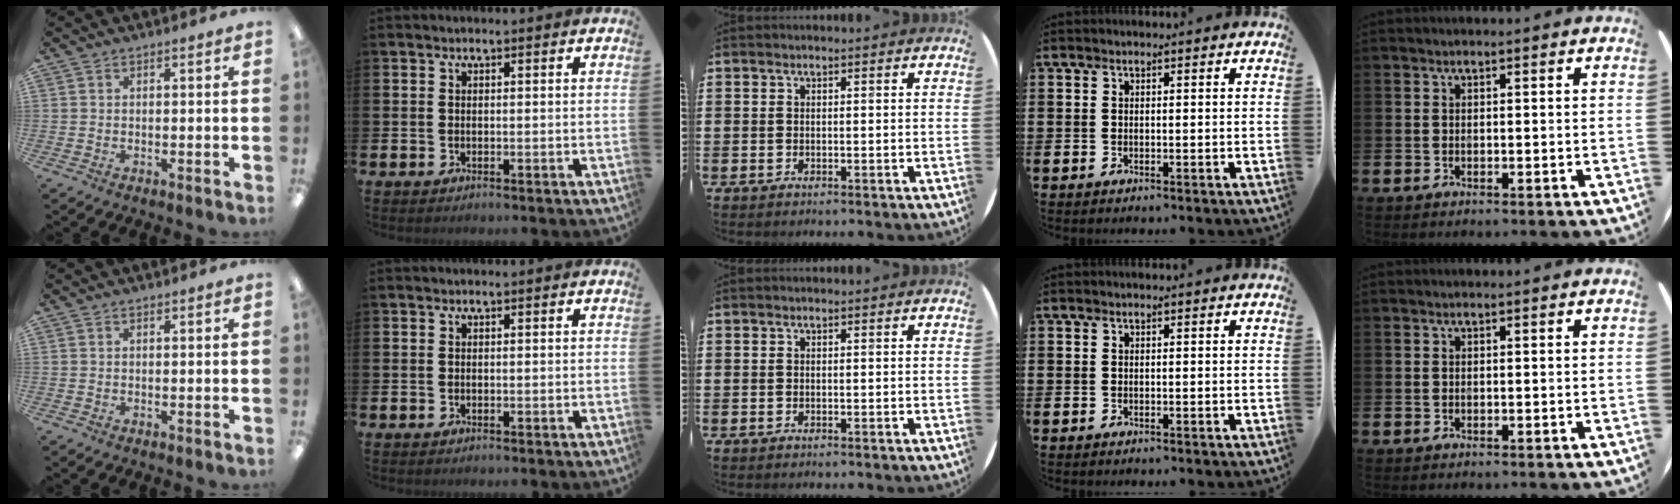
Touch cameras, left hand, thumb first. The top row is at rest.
{}